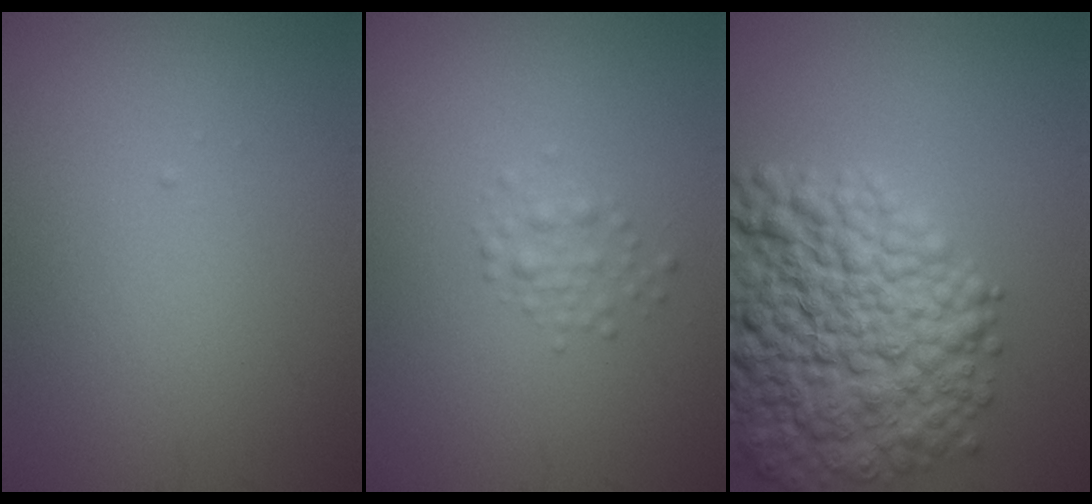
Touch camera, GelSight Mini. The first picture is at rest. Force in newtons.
{"total": 1.3, "press": 1.3, "slide": 0.0}
{"total": 12.4, "press": 12.3, "slide": 0.4}